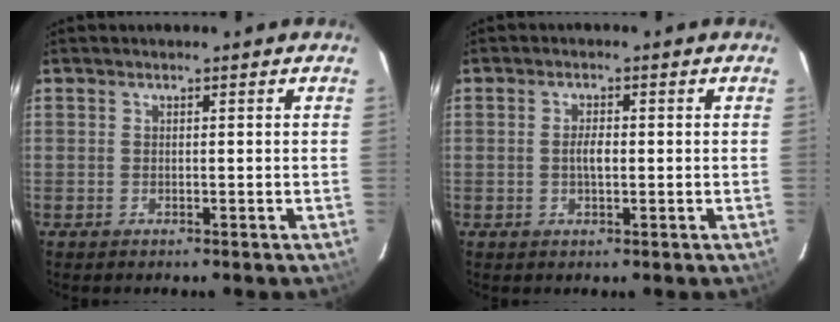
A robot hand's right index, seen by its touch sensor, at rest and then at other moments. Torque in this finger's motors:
{"motor_torque": [0.06, -0.03, 0.35, 0.09]}